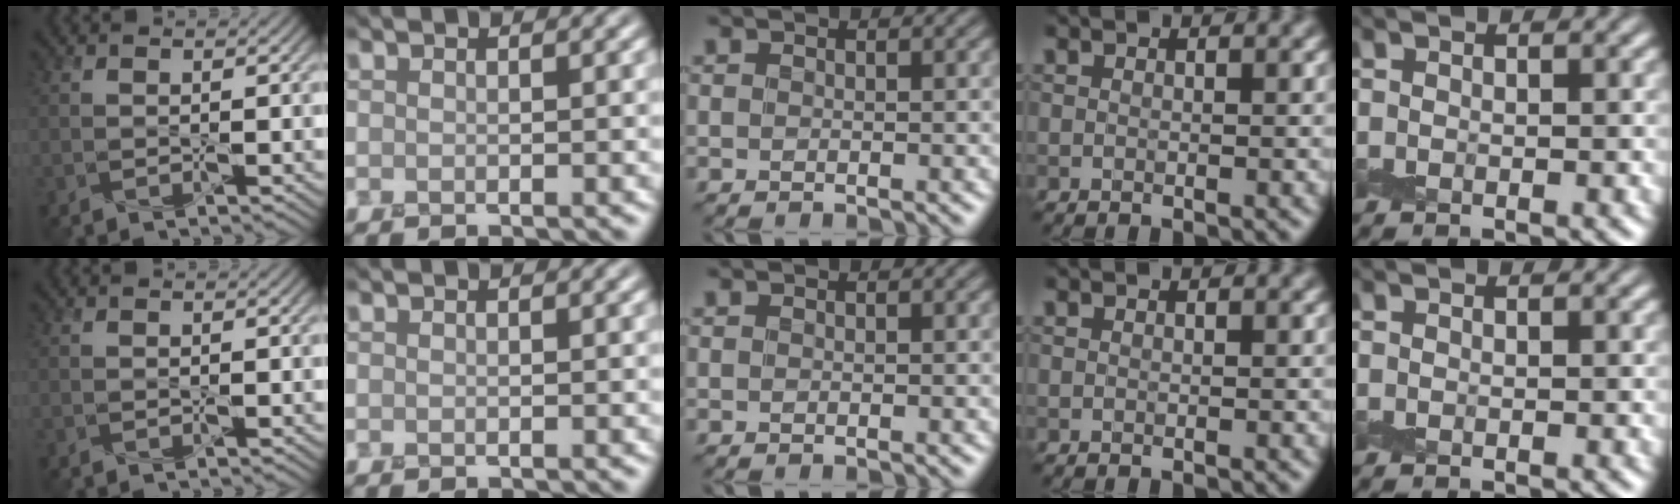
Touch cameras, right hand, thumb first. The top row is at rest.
{}